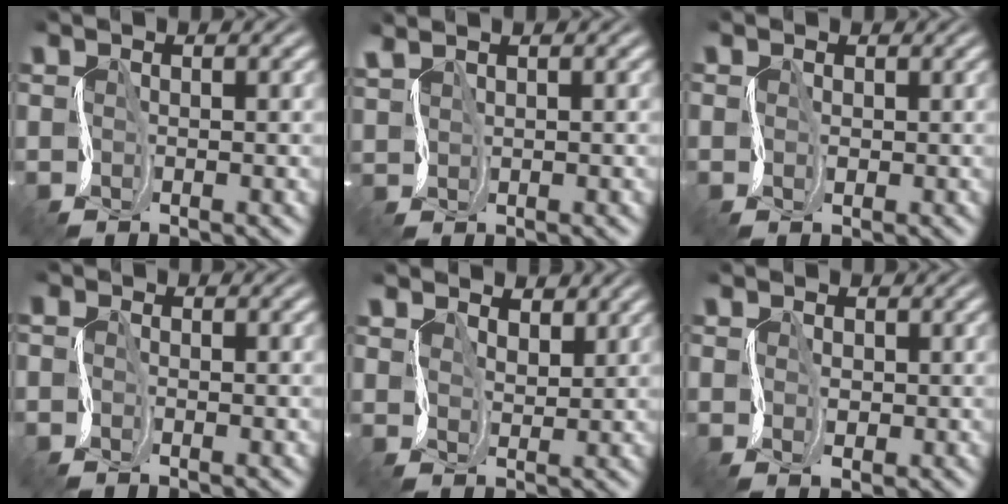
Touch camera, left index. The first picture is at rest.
{"total": 1.0, "force": [1.0, 0.0, 0.1], "torque": [-0.014, 0.007, 0.026]}
{"total": 1.2, "force": [0.3, 1.2, 0.0], "torque": [-0.006, 0.009, 0.000]}
{"total": 1.2, "force": [-0.3, 0.9, 0.7], "torque": [-0.003, 0.004, -0.021]}
{"total": 3.9, "force": [2.8, 2.4, 1.2], "torque": [-0.039, 0.010, 0.035]}
{"total": 1.6, "force": [0.2, 1.5, 0.5], "torque": [-0.011, 0.006, 0.000]}